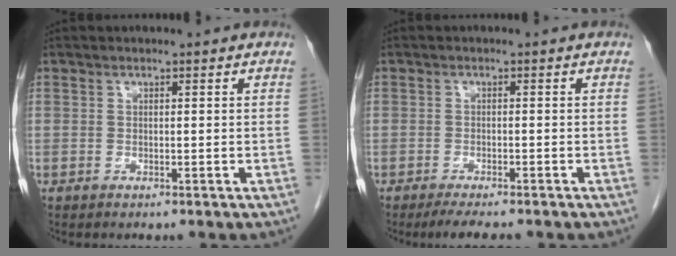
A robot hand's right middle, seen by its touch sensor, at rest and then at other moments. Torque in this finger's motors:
{"motor_torque": [0.97, -0.61, 0.15, 0.08]}